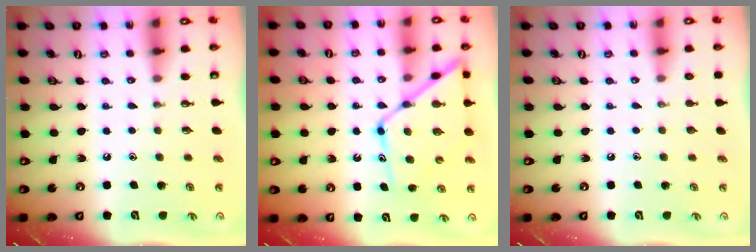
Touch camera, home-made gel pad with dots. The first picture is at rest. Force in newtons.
{"total": 14.1, "press": 14.1, "slide": 1.3}
{"total": 0.0}